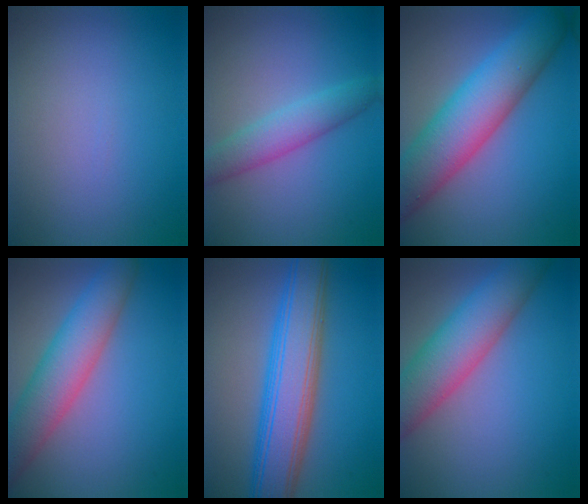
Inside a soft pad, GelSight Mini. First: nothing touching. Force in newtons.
{"total": 3.6, "press": 3.6, "slide": 0.3}
{"total": 9.7, "press": 9.6, "slide": 0.6}
{"total": 6.9, "press": 6.9, "slide": 0.3}
{"total": 8.6, "press": 8.6, "slide": 0.1}
{"total": 7.8, "press": 7.8, "slide": 0.6}